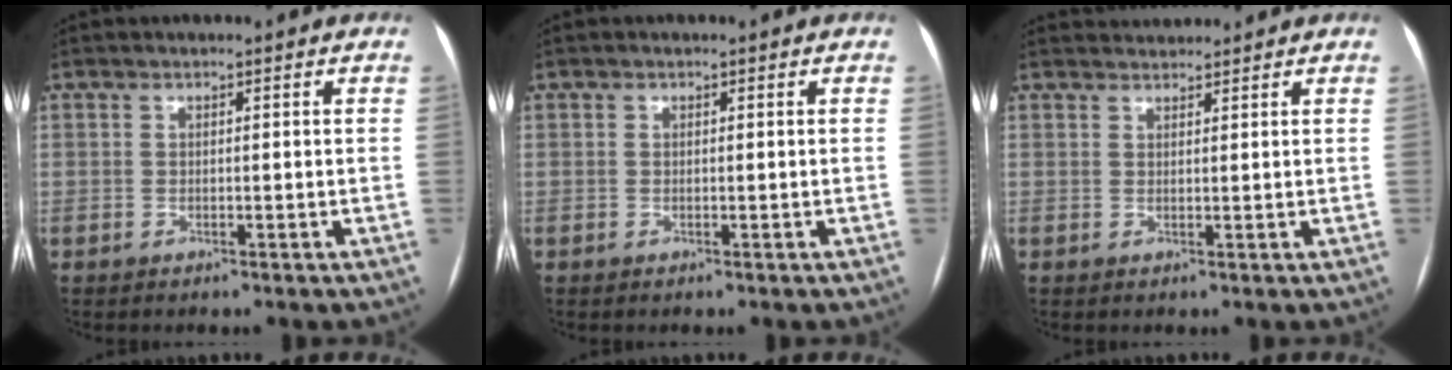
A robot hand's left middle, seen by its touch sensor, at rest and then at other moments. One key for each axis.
{"total": 0.0}
{"total": 2.6, "fx": 2.6, "fy": 0.2, "fz": -0.2, "tx": -0.003, "ty": 0.024, "tz": 0.049}